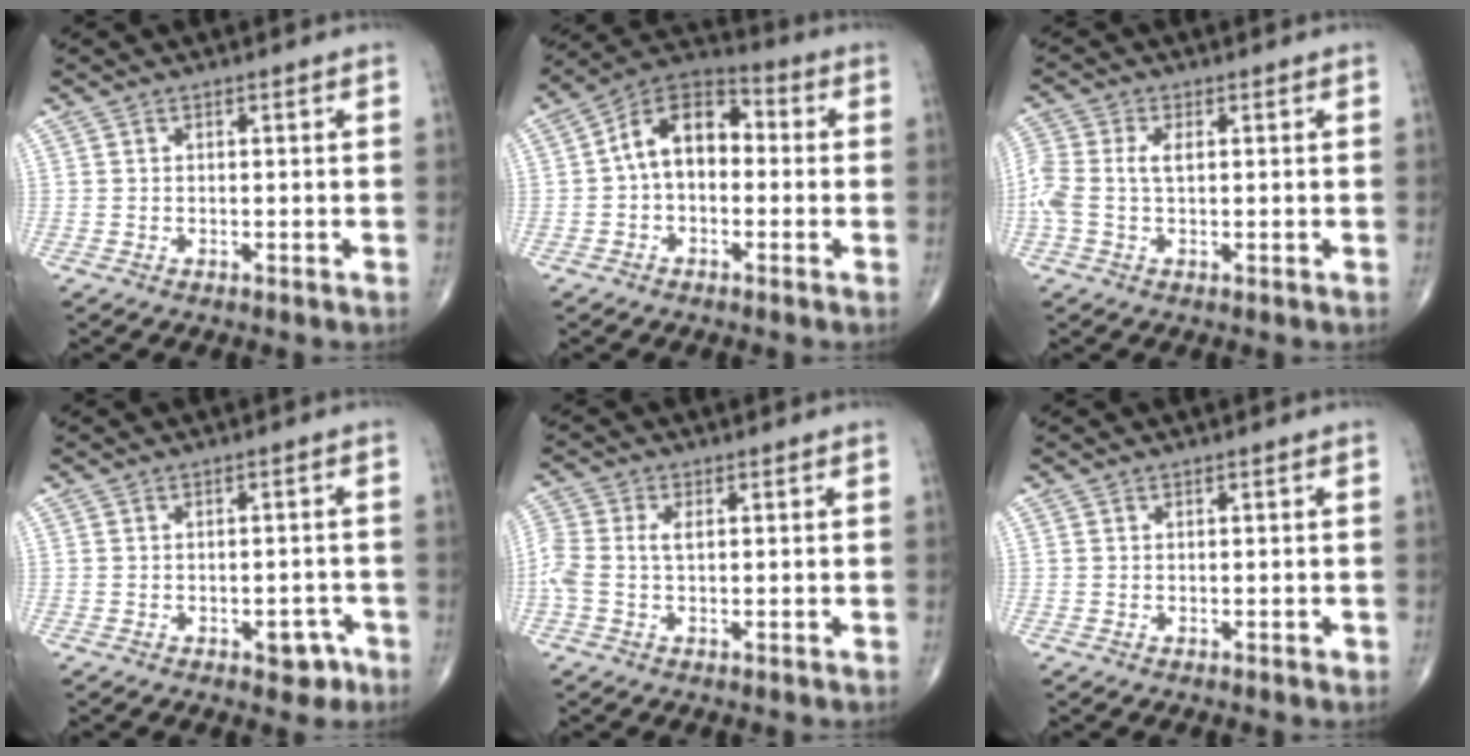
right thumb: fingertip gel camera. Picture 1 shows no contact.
{"total": 11.2, "force": [0.1, 7.3, 8.5], "torque": [-0.120, 0.036, -0.016]}
{"total": 6.4, "force": [0.4, 3.6, 5.3], "torque": [-0.150, 0.019, 0.007]}
{"total": 3.7, "force": [-1.9, 2.1, 2.2], "torque": [-0.008, 0.015, -0.021]}
{"total": 5.1, "force": [0.3, 2.8, 4.2], "torque": [-0.123, 0.018, 0.005]}
{"total": 0.0}